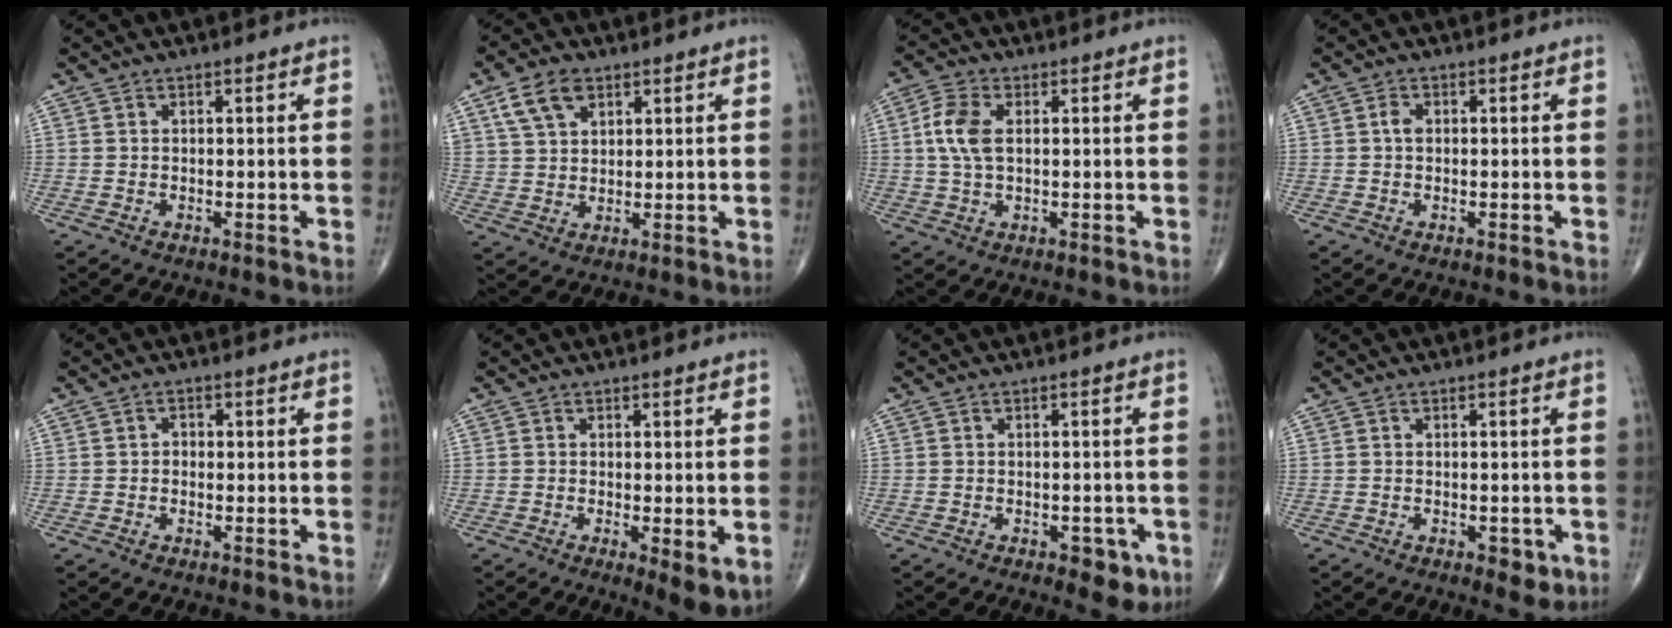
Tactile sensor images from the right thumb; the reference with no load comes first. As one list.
[{"total": 7.4, "force": [3.9, 4.6, 4.3], "torque": [-0.068, -0.009, 0.078]}, {"total": 6.7, "force": [1.1, 3.6, 5.5], "torque": [-0.130, 0.009, 0.019]}, {"total": 1.7, "force": [0.2, 1.2, 1.2], "torque": [-0.019, 0.005, 0.001]}, {"total": 1.4, "force": [-0.1, 1.1, 0.8], "torque": [-0.001, 0.007, -0.007]}, {"total": 5.6, "force": [-1.4, 1.7, 5.2], "torque": [-0.084, -0.018, -0.021]}, {"total": 5.2, "force": [-2.4, 2.8, 3.6], "torque": [-0.025, 0.007, -0.026]}, {"total": 3.5, "force": [-1.3, 1.9, 2.6], "torque": [-0.021, -0.001, -0.013]}]